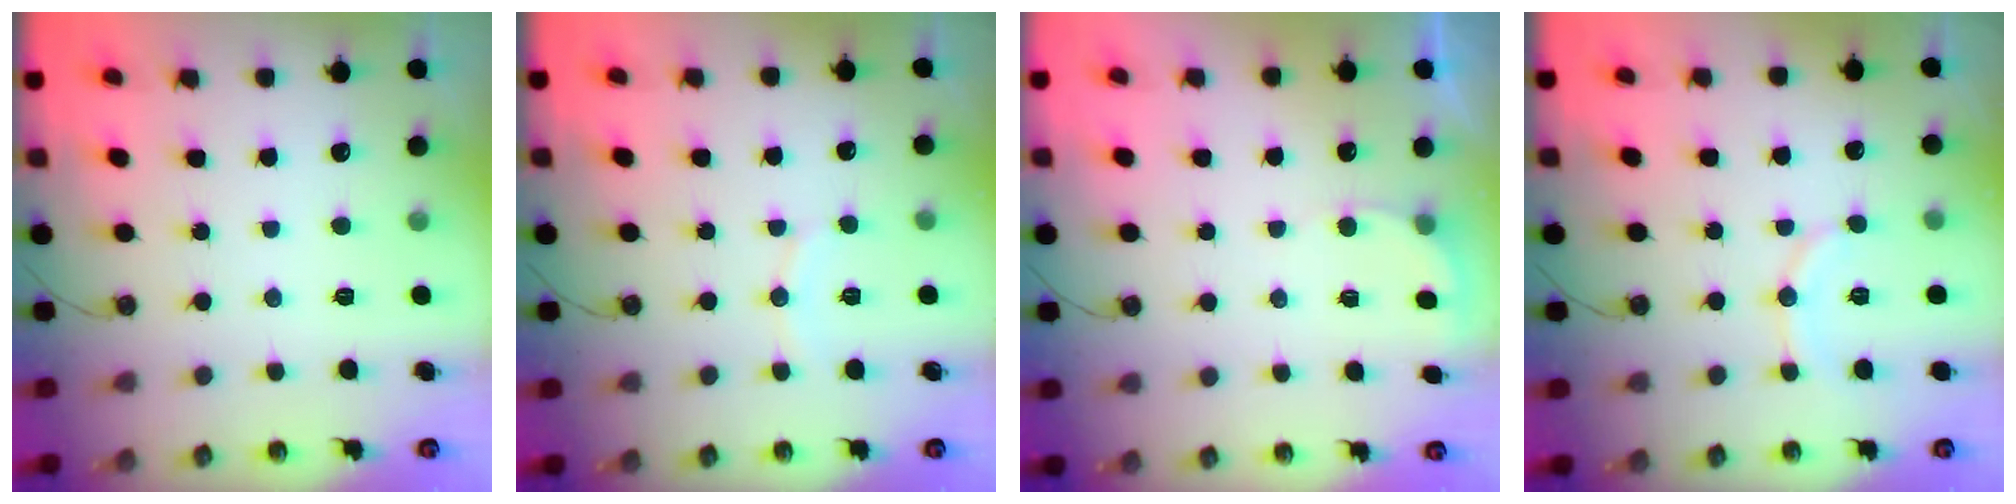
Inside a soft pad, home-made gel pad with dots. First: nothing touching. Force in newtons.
{"total": 7.1, "press": 7.1, "slide": 0.5}
{"total": 3.1, "press": 2.8, "slide": 1.3}
{"total": 7.6, "press": 7.4, "slide": 1.6}